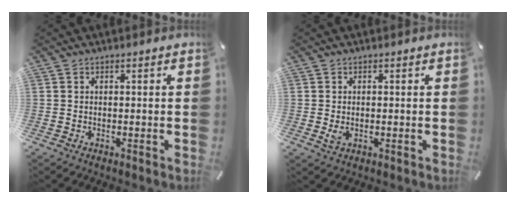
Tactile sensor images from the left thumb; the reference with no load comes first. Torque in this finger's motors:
{"motor_torque": [0.50, 0.75, 0.41, 0.00, 0.03]}